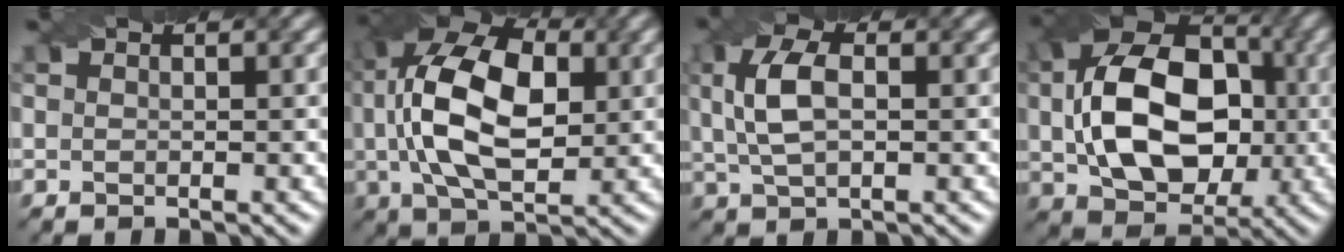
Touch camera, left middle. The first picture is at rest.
{"total": 12.3, "force": [1.7, 6.7, 10.2], "torque": [-0.201, 0.022, 0.023]}
{"total": 4.8, "force": [0.8, 2.4, 4.0], "torque": [-0.097, 0.009, 0.015]}
{"total": 12.9, "force": [0.6, 9.0, 9.3], "torque": [-0.180, -0.004, 0.020]}